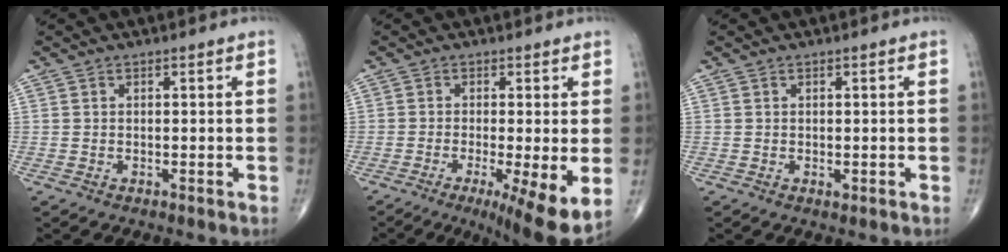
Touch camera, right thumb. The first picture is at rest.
{"total": 10.2, "force": [-2.8, 2.1, 9.6], "torque": [-0.149, -0.023, -0.043]}
{"total": 0.8, "force": [-0.1, 0.5, 0.6], "torque": [-0.005, -0.001, 0.000]}